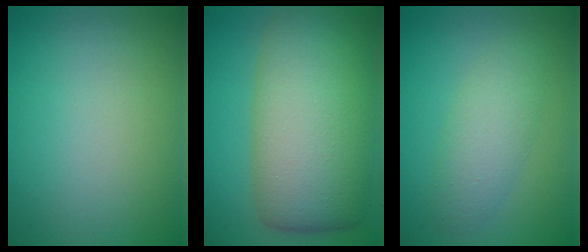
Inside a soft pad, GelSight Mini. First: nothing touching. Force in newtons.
{"total": 12.3, "press": 12.3, "slide": 0.8}
{"total": 3.2, "press": 3.2, "slide": 0.1}